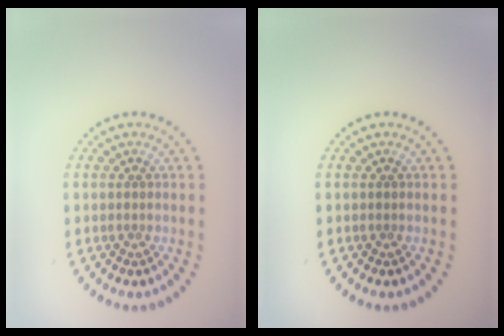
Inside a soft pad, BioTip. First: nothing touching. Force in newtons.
{"total": 0.0}